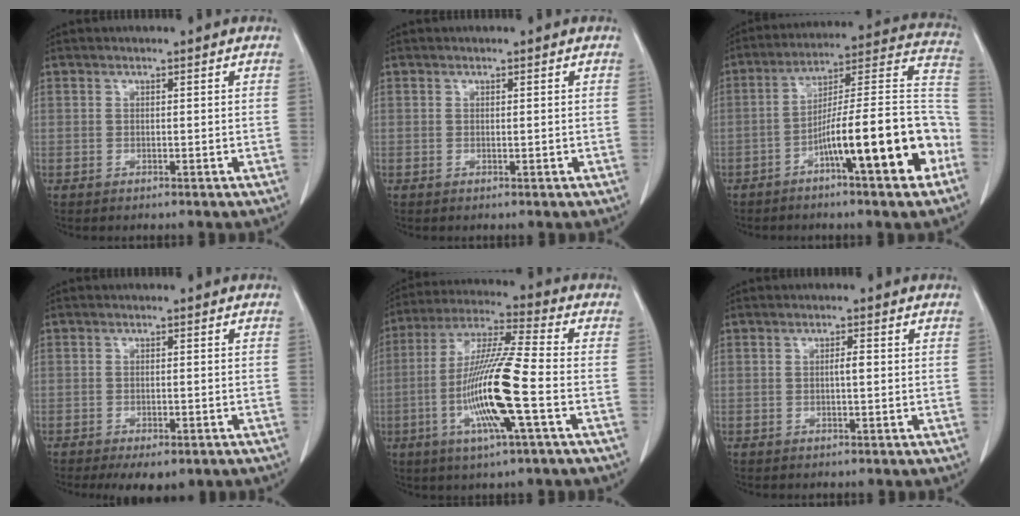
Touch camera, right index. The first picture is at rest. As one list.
[{"total": 0.0}, {"total": 18.7, "force": [-7.5, 2.0, 17.0], "torque": [-0.230, 0.027, -0.115]}, {"total": 5.2, "force": [-3.5, 2.2, 3.1], "torque": [-0.038, -0.006, -0.047]}, {"total": 15.1, "force": [-4.0, 0.3, 14.5], "torque": [-0.293, -0.011, -0.082]}, {"total": 1.2, "force": [0.0, 0.1, 1.2], "torque": [-0.021, 0.002, -0.002]}]